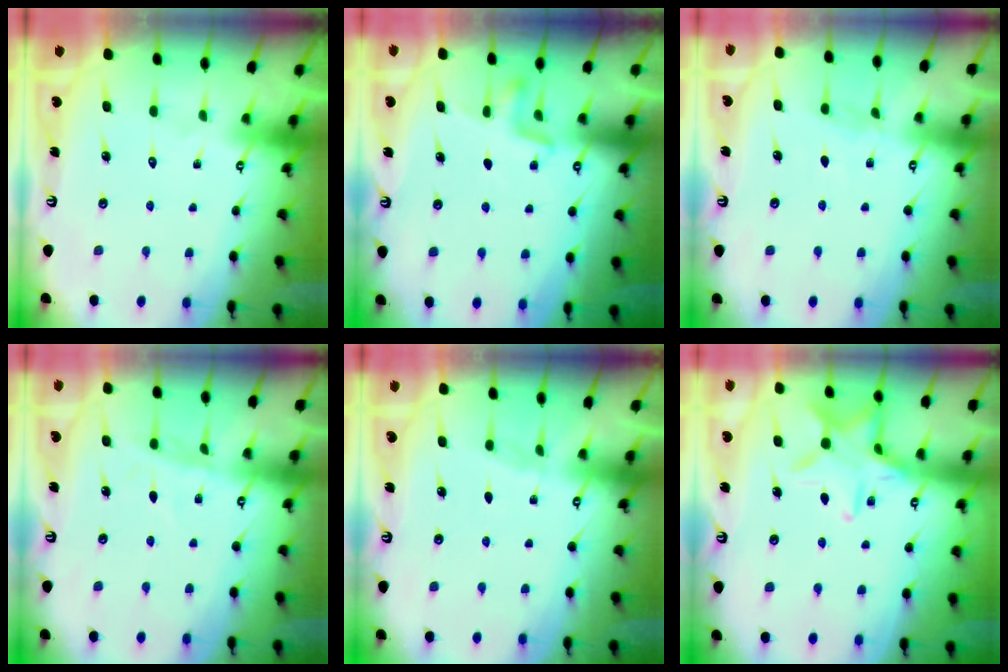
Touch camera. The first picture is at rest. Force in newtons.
{"total": 3.0, "press": 2.9, "slide": 0.8}
{"total": 3.4, "press": 3.3, "slide": 0.5}
{"total": 6.4, "press": 6.4, "slide": 0.6}
{"total": 4.1, "press": 3.4, "slide": 2.4}
{"total": 12.2, "press": 12.2, "slide": 0.8}